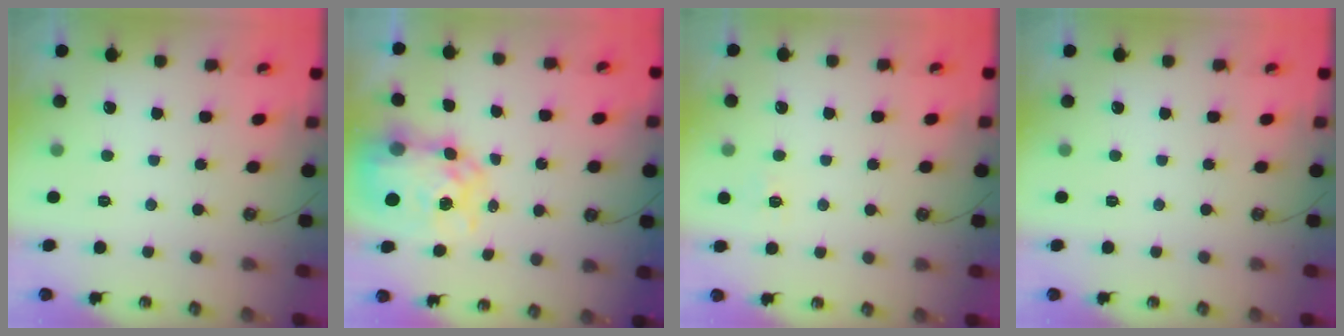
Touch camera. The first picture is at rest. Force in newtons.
{"total": 9.8, "press": 9.8, "slide": 0.7}
{"total": 5.5, "press": 5.5, "slide": 0.5}
{"total": 0.0}